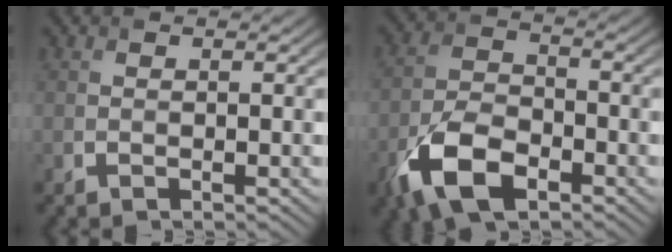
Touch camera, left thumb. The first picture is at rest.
{"total": 9.6, "force": [-5.4, 4.8, 6.4], "torque": [-0.140, -0.010, -0.115]}